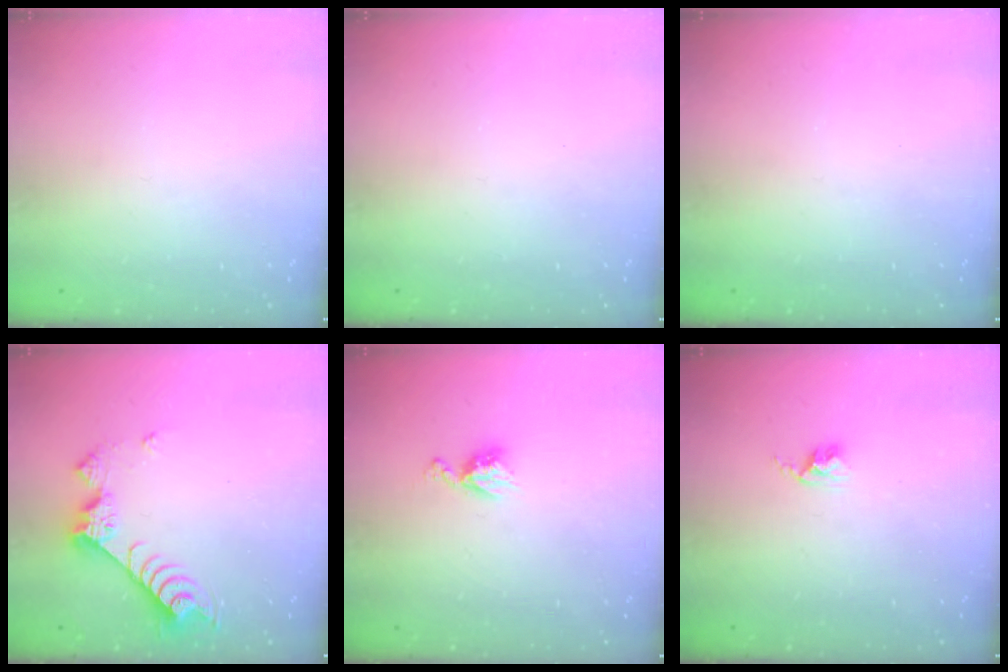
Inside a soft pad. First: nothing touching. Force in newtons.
{"total": 0.0}
{"total": 0.0}
{"total": 9.3, "press": 9.3, "slide": 0.4}
{"total": 6.4, "press": 6.4, "slide": 0.5}
{"total": 2.4, "press": 2.4, "slide": 0.3}